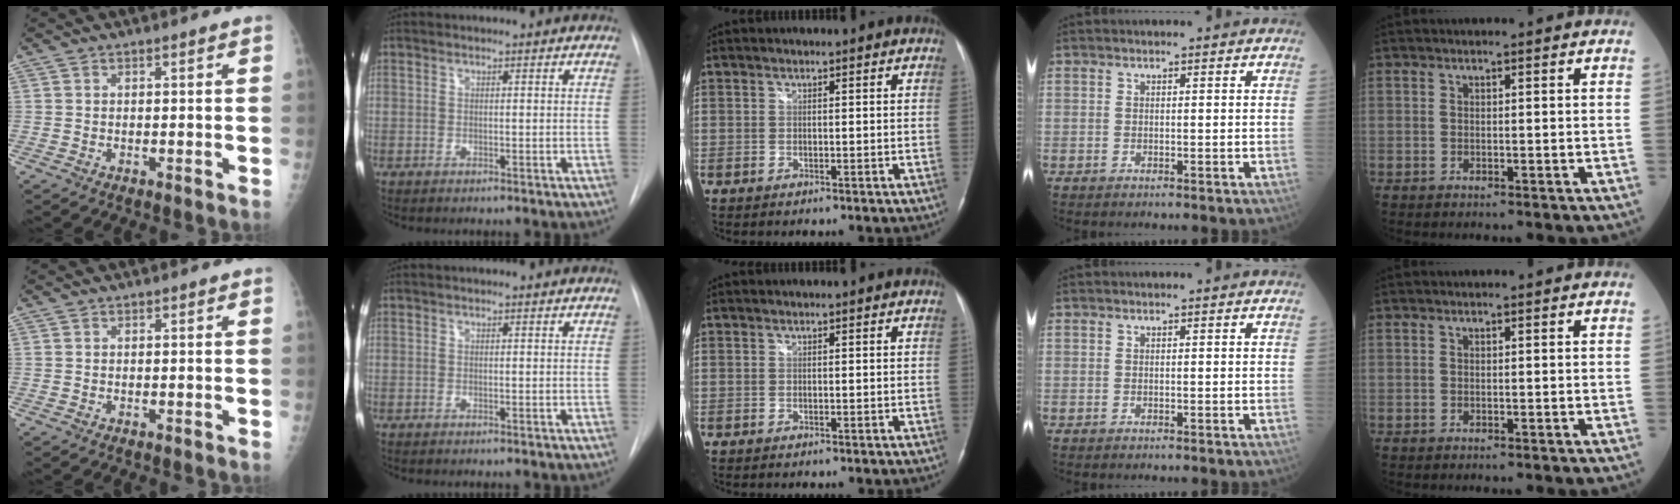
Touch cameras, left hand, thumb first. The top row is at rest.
{}